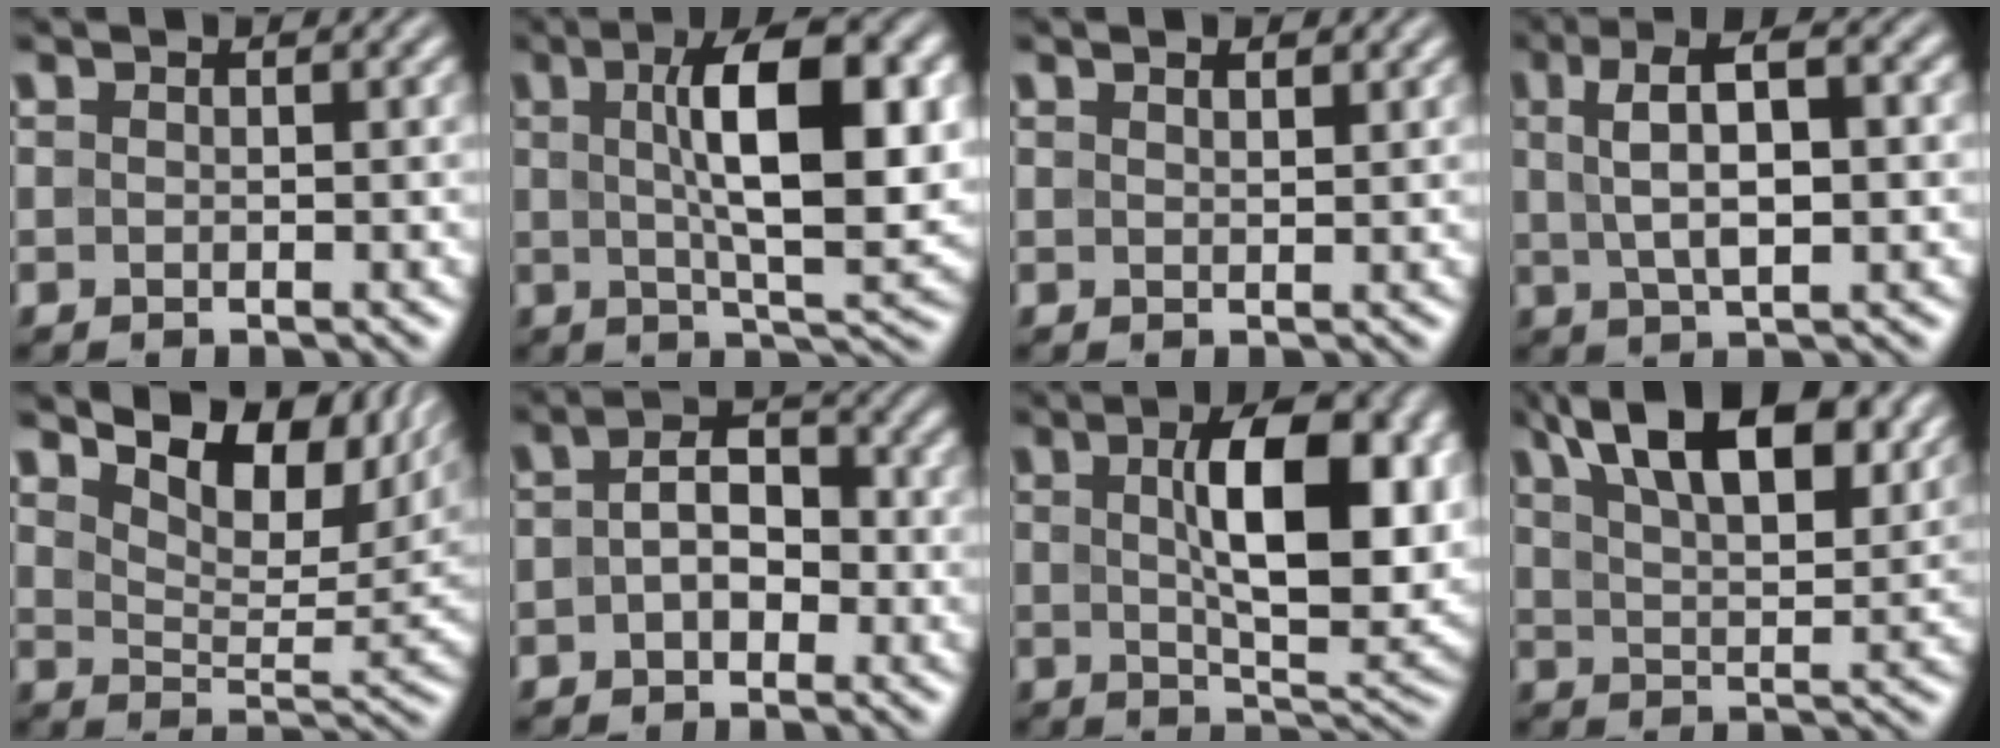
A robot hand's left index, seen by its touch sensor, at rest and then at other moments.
{"total": 10.7, "force": [1.8, 3.5, 10.0], "torque": [-0.147, 0.003, 0.030]}
{"total": 1.0, "force": [0.9, 0.2, 0.5], "torque": [-0.008, 0.000, 0.015]}
{"total": 6.7, "force": [1.6, 2.3, 6.1], "torque": [-0.104, 0.011, 0.023]}
{"total": 10.1, "force": [6.6, 4.2, 6.3], "torque": [-0.094, 0.003, 0.108]}
{"total": 4.2, "force": [-0.3, 2.7, 3.1], "torque": [-0.043, 0.006, -0.014]}
{"total": 10.5, "force": [1.9, 4.3, 9.4], "torque": [-0.140, -0.001, 0.034]}
{"total": 11.9, "force": [7.0, 5.0, 8.2], "torque": [-0.114, 0.023, 0.107]}